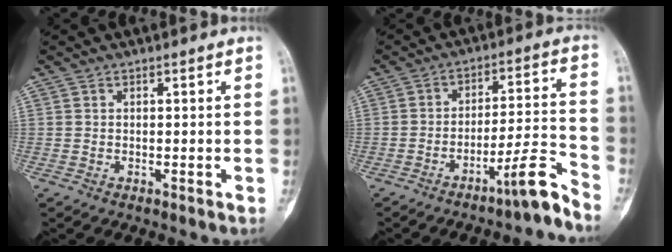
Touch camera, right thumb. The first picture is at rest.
{"total": 8.2, "force": [-6.5, 0.2, 5.0], "torque": [-0.071, 0.072, -0.107]}